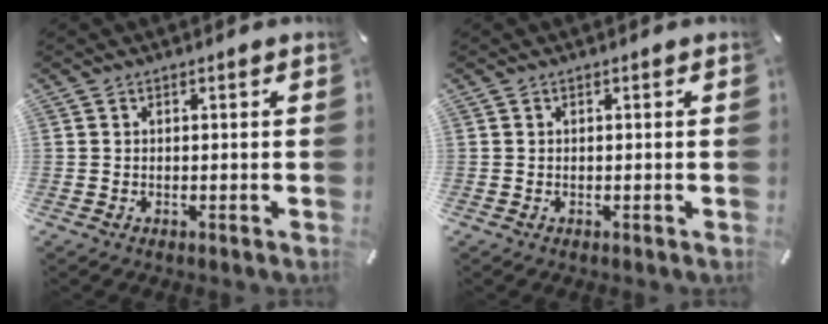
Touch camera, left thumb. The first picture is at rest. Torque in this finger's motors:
{"motor_torque": [0.00, 0.00, -0.01, 0.01, 0.00]}